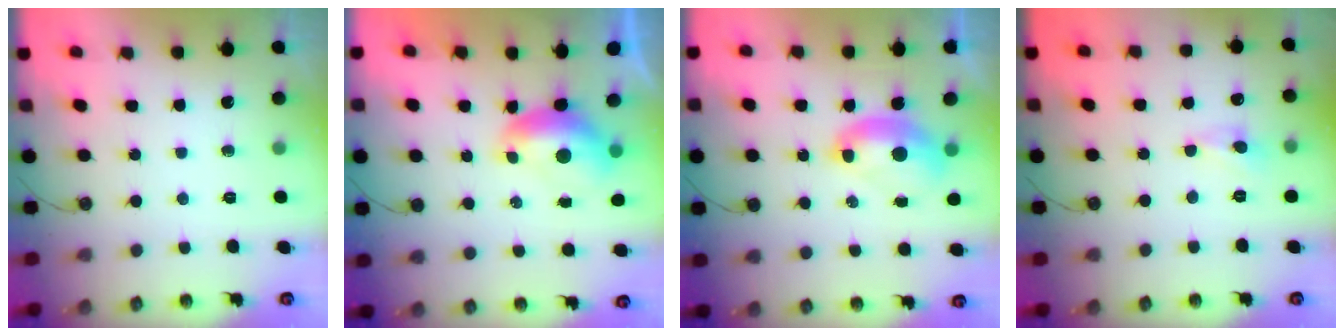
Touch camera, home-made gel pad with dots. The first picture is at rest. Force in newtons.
{"total": 0.5, "press": 0.1, "slide": 0.5}
{"total": 2.6, "press": 2.6, "slide": 0.5}
{"total": 2.5, "press": 2.4, "slide": 0.8}